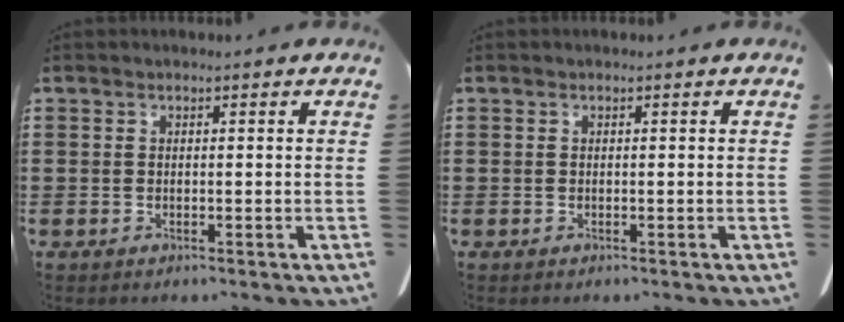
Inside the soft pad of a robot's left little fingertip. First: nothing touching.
{"total": 0.0}